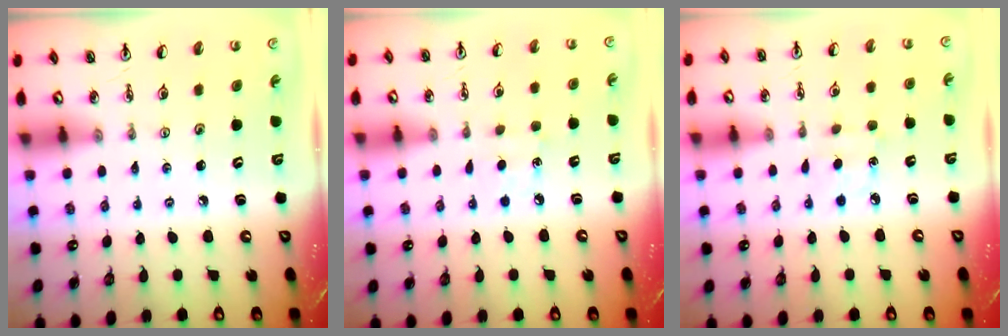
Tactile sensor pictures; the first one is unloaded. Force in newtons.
{"total": 4.6, "press": 4.6, "slide": 0.5}
{"total": 4.3, "press": 4.3, "slide": 0.5}